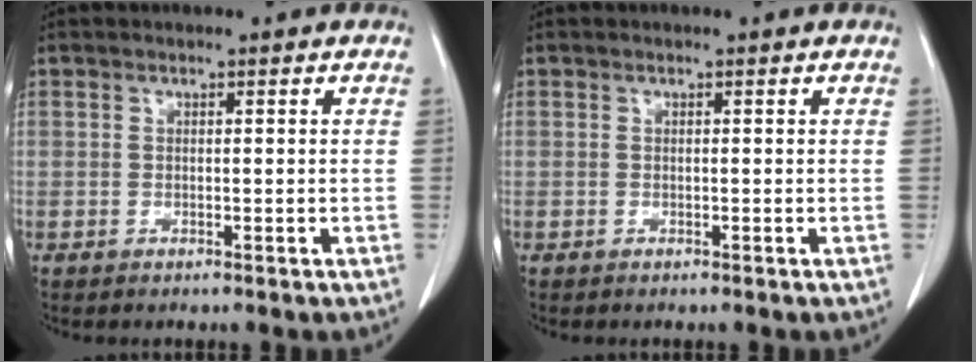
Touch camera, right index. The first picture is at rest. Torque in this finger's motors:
{"motor_torque": [0.00, 0.00, 0.00, 0.02]}